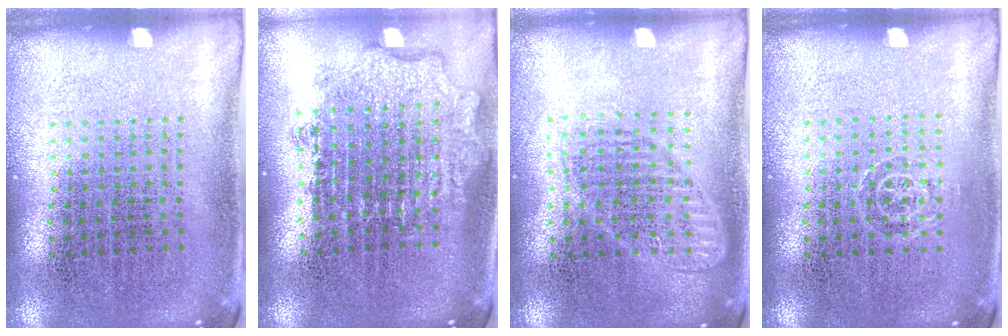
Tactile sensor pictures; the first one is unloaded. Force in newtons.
{"total": 1.9, "press": 1.5, "slide": 1.2}
{"total": 1.5, "press": 1.3, "slide": 0.7}
{"total": 0.6, "press": 0.4, "slide": 0.4}